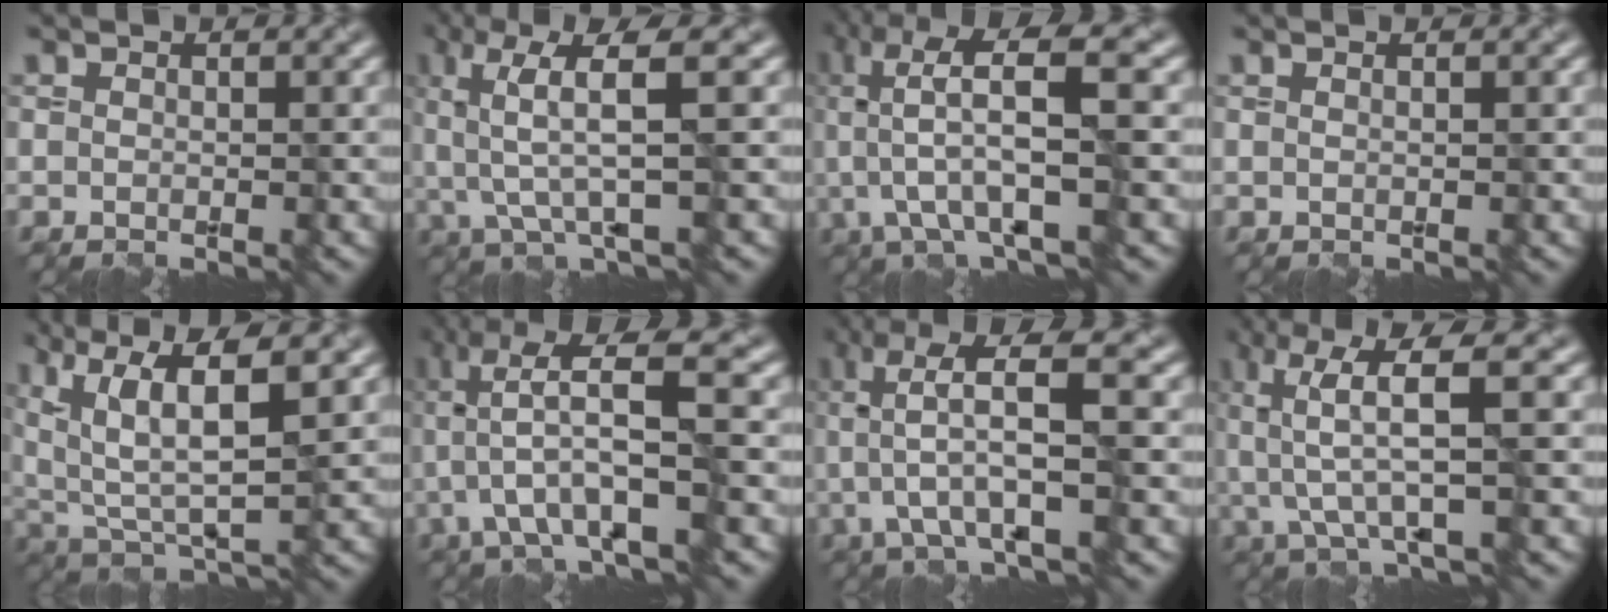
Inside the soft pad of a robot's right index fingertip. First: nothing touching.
{"total": 4.9, "force": [0.4, 0.7, 4.9], "torque": [-0.112, 0.000, 0.017]}
{"total": 7.9, "force": [0.0, 2.0, 7.6], "torque": [-0.159, 0.009, 0.003]}
{"total": 1.4, "force": [0.8, 0.8, 0.9], "torque": [0.000, 0.006, -0.003]}
{"total": 8.9, "force": [3.8, 3.2, 7.4], "torque": [-0.153, 0.006, 0.074]}
{"total": 8.2, "force": [-0.5, 2.0, 7.9], "torque": [-0.158, 0.010, -0.002]}
{"total": 6.7, "force": [0.4, 1.5, 6.5], "torque": [-0.135, 0.008, 0.013]}
{"total": 5.5, "force": [0.5, 0.9, 5.4], "torque": [-0.124, 0.003, 0.017]}